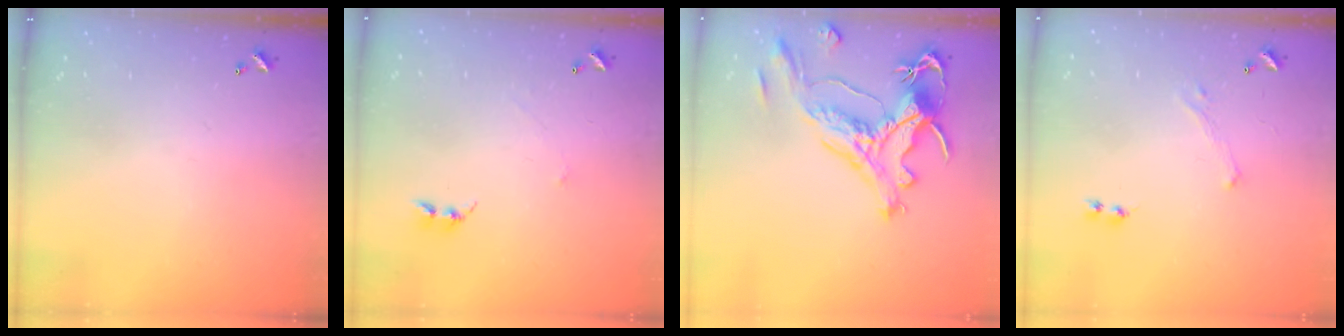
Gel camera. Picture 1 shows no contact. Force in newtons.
{"total": 2.6, "press": 2.6, "slide": 0.3}
{"total": 2.1, "press": 1.6, "slide": 1.3}
{"total": 0.0}